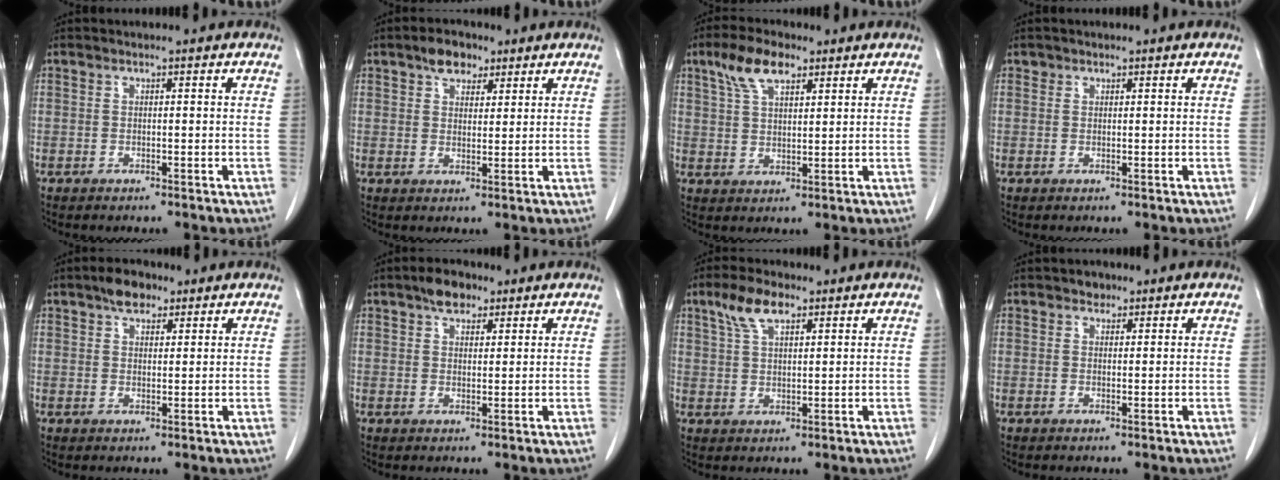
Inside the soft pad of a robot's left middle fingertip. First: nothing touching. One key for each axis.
{"total": 4.6, "fx": 3.1, "fy": 2.6, "fz": 2.3, "tx": -0.038, "ty": 0.012, "tz": 0.053}
{"total": 6.9, "fx": 4.2, "fy": 2.8, "fz": 4.6, "tx": -0.097, "ty": 0.015, "tz": 0.081}
{"total": 0.6, "fx": 0.5, "fy": 0.4, "fz": 0.0, "tx": 0.004, "ty": -0.002, "tz": 0.007}
{"total": 4.2, "fx": 2.9, "fy": 2.1, "fz": 2.2, "tx": -0.040, "ty": 0.010, "tz": 0.051}
{"total": 4.3, "fx": 2.9, "fy": 2.1, "fz": 2.2, "tx": -0.040, "ty": 0.010, "tz": 0.051}
{"total": 5.8, "fx": 3.6, "fy": 2.2, "fz": 4.0, "tx": -0.086, "ty": 0.013, "tz": 0.071}
{"total": 1.6, "fx": 1.1, "fy": 1.0, "fz": 0.4, "tx": -0.004, "ty": -0.001, "tz": 0.016}